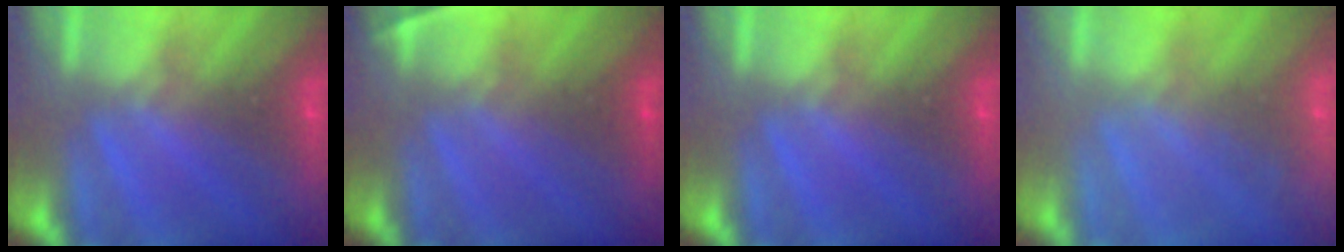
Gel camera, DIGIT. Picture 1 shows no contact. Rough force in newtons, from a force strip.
{"total": 2.2}
{"total": 0.0}
{"total": 1.7}